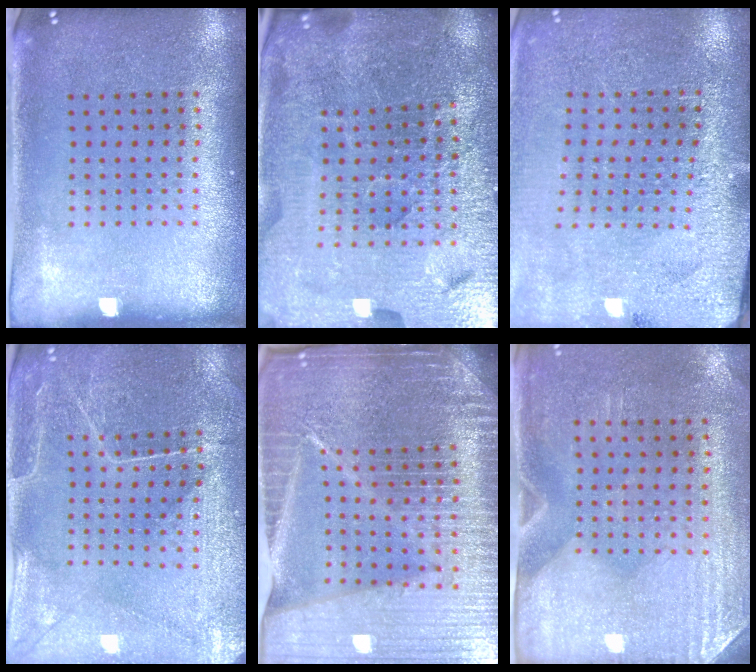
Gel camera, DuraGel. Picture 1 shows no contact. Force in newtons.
{"total": 5.4, "press": 5.0, "slide": 1.9}
{"total": 3.0, "press": 3.0, "slide": 0.4}
{"total": 0.8, "press": 0.7, "slide": 0.4}
{"total": 7.0, "press": 6.0, "slide": 3.6}
{"total": 2.9, "press": 2.5, "slide": 1.5}